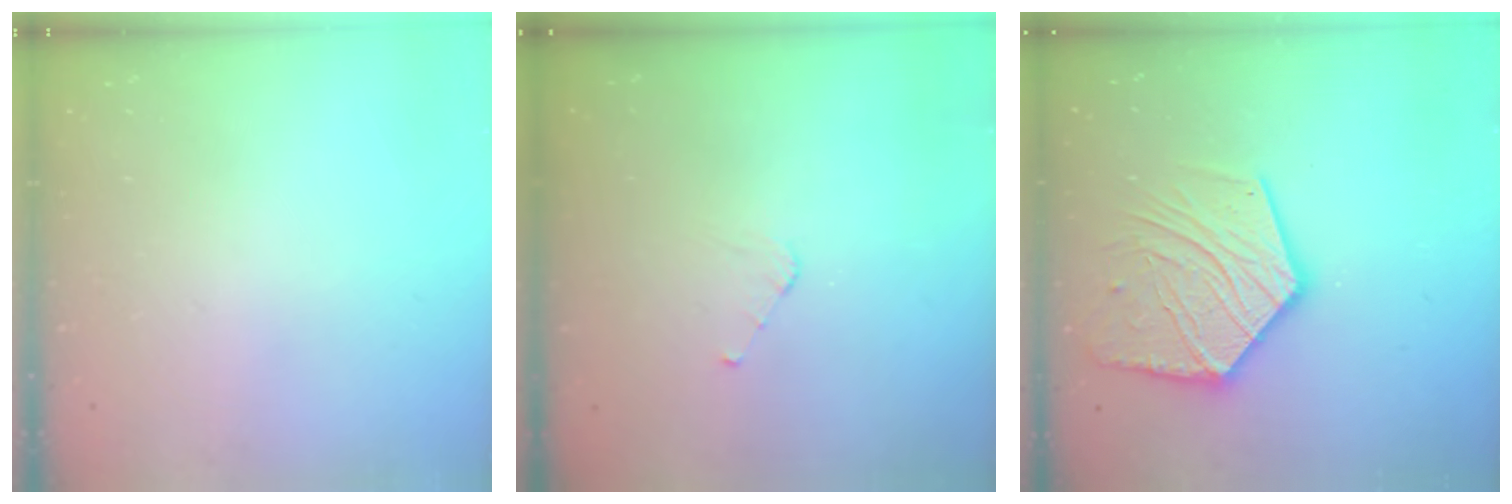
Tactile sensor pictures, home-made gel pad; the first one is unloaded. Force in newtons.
{"total": 3.0, "press": 3.0, "slide": 0.2}
{"total": 19.2, "press": 19.1, "slide": 1.4}